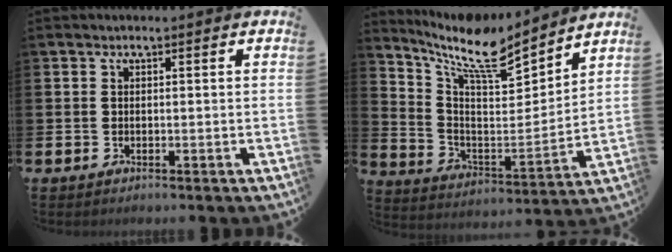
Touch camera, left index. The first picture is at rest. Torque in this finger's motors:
{"motor_torque": [0.93, -1.21, 0.61, 0.21]}